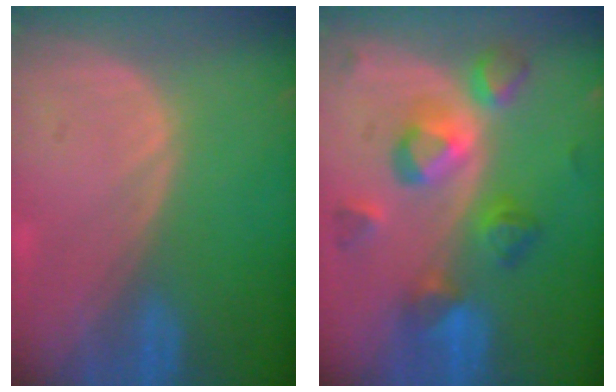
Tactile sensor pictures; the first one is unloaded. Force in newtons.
{"total": 8.4, "press": 8.4, "slide": 0.3}